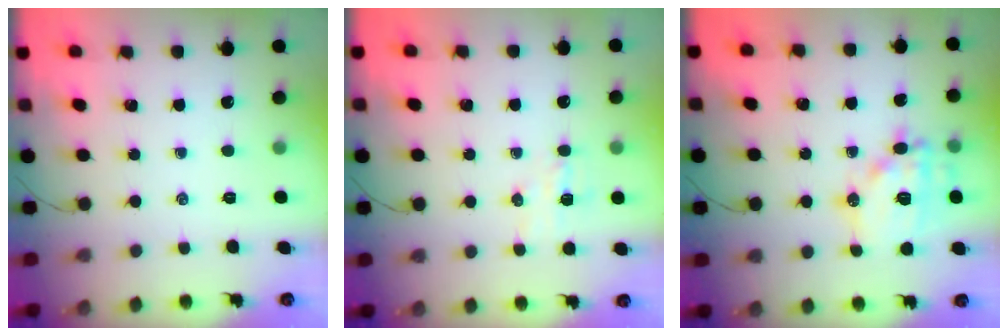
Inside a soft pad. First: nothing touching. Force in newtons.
{"total": 4.7, "press": 4.5, "slide": 1.1}
{"total": 15.0, "press": 14.8, "slide": 2.4}